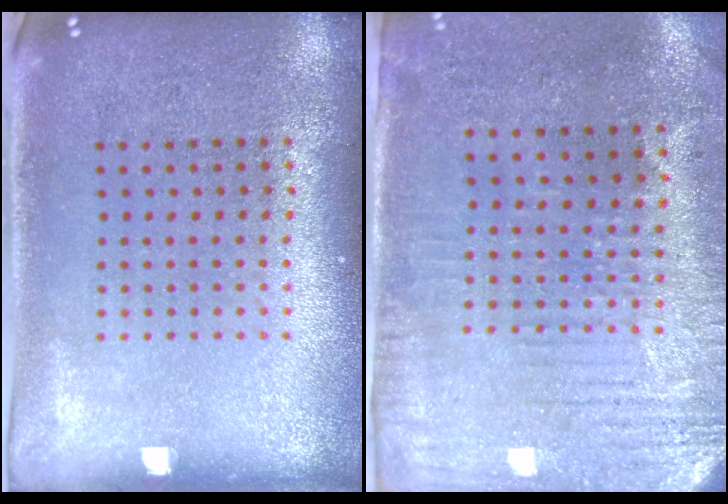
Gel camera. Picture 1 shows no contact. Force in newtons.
{"total": 3.0, "press": 2.5, "slide": 1.6}